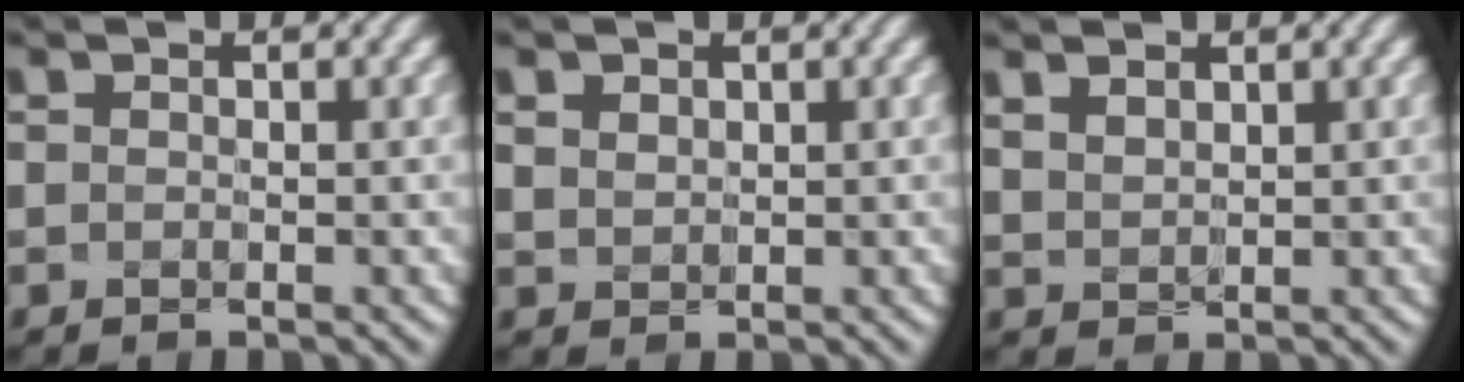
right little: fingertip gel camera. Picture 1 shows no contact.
{"total": 2.3, "force": [1.3, 1.7, 1.0], "torque": [-0.031, 0.013, 0.018]}
{"total": 2.9, "force": [1.8, 1.8, 1.4], "torque": [-0.040, 0.018, 0.028]}